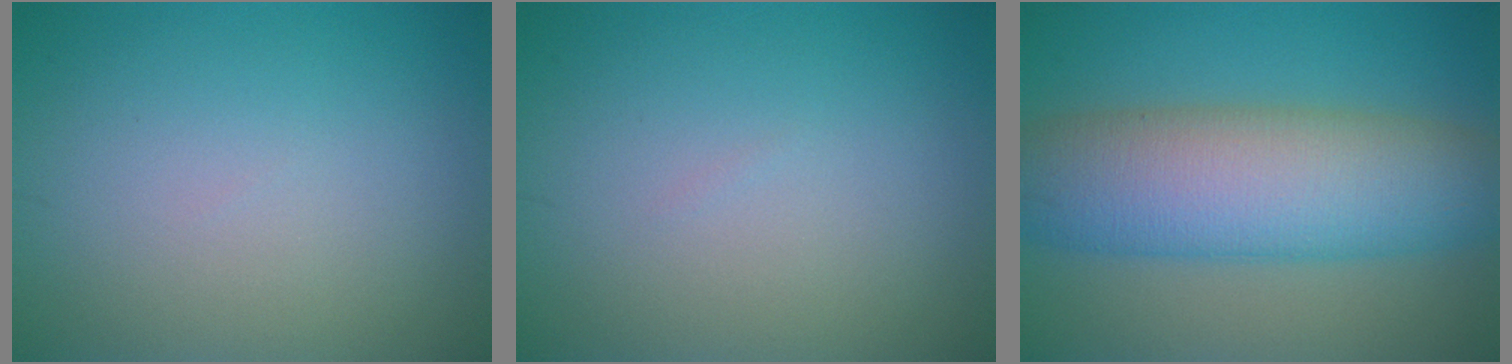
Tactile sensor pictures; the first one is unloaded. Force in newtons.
{"total": 0.0}
{"total": 10.6, "press": 10.6, "slide": 0.3}